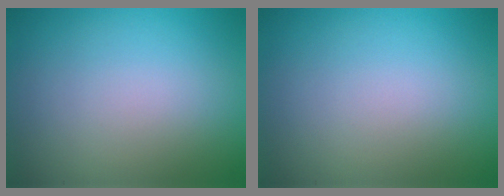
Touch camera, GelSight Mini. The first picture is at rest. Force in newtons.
{"total": 0.0}